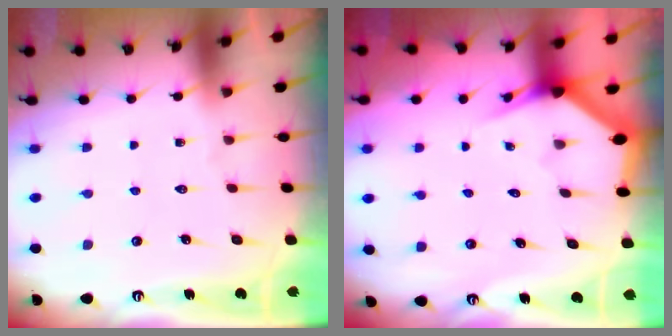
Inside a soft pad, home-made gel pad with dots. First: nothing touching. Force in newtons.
{"total": 2.9, "press": 2.9, "slide": 0.0}